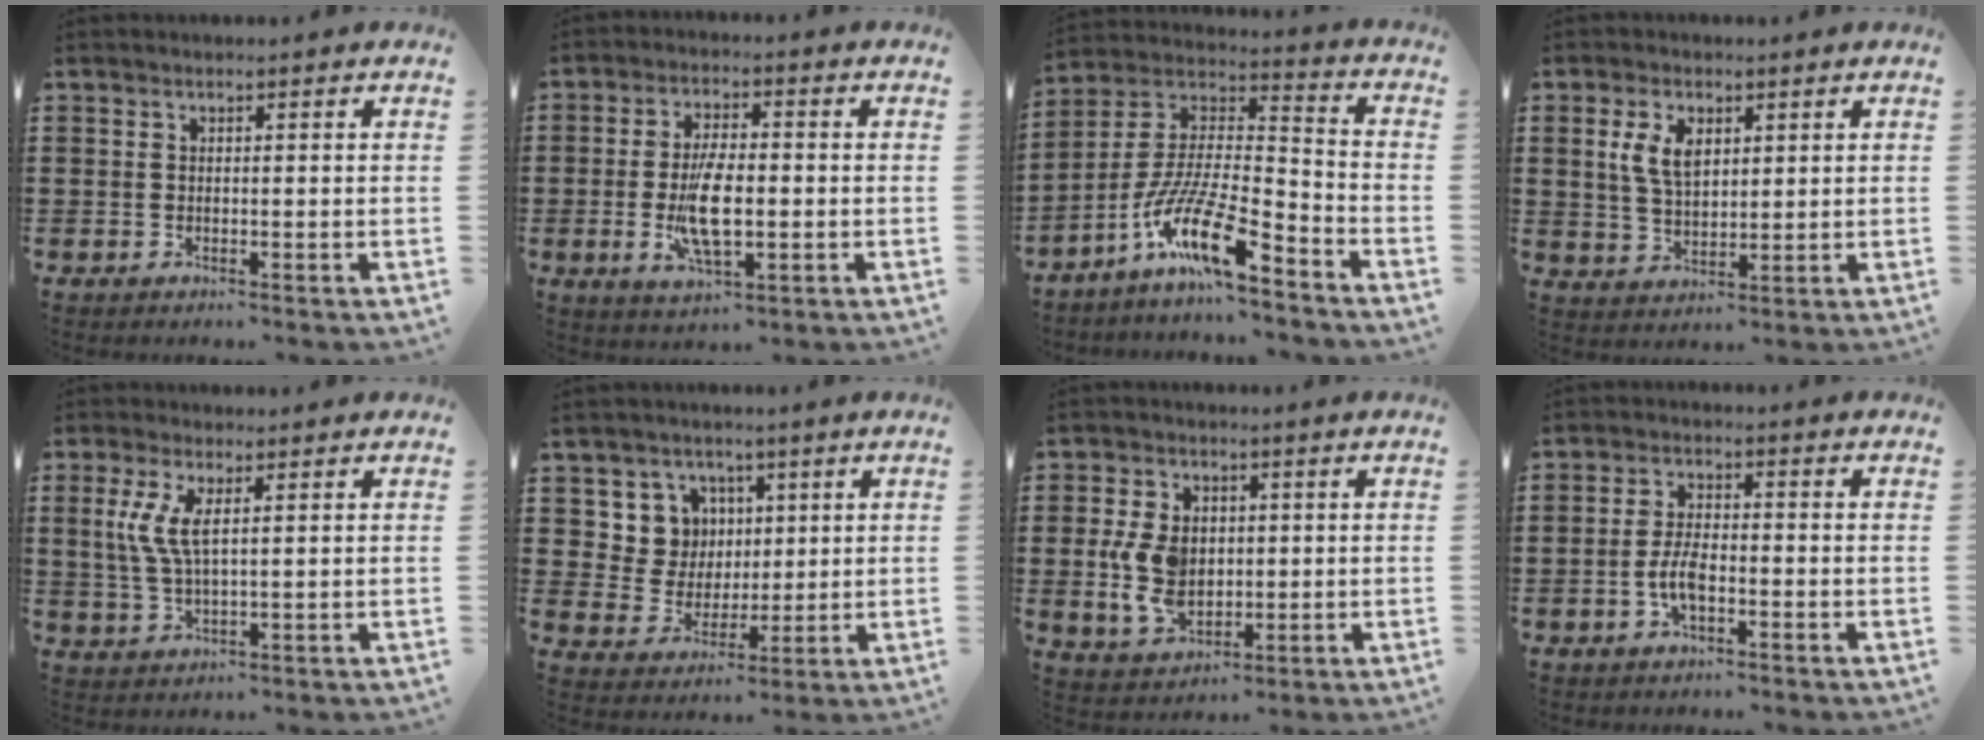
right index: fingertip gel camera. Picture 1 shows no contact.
{"total": 8.8, "force": [-1.4, 3.5, 8.0], "torque": [-0.168, -0.006, -0.028]}
{"total": 13.7, "force": [-9.3, 2.4, 9.8], "torque": [-0.202, 0.003, -0.179]}
{"total": 5.5, "force": [1.8, 3.2, 4.1], "torque": [-0.090, 0.012, 0.030]}
{"total": 5.7, "force": [1.6, 2.2, 5.0], "torque": [-0.120, 0.001, 0.022]}
{"total": 7.4, "force": [2.9, 6.7, 1.2], "torque": [-0.056, 0.004, 0.057]}
{"total": 8.6, "force": [0.1, 5.9, 6.2], "torque": [-0.157, 0.008, -0.002]}
{"total": 4.7, "force": [-1.4, 2.1, 3.9], "torque": [-0.098, -0.002, -0.033]}